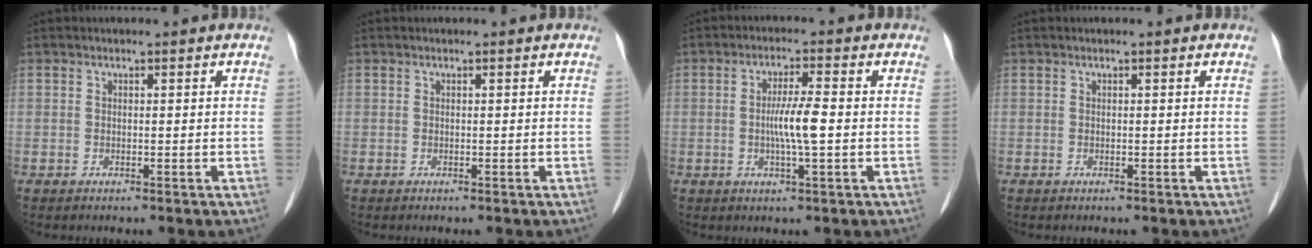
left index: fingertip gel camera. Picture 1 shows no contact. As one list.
[{"total": 0.0}, {"total": 5.2, "force": [-0.6, 0.2, 5.1], "torque": [-0.102, -0.004, -0.010]}, {"total": 0.0}]